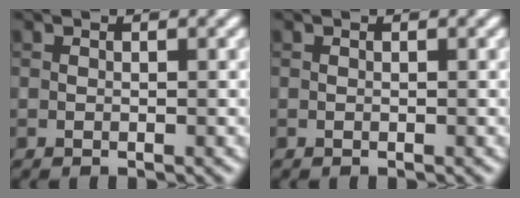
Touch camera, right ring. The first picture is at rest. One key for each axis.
{"total": 0.0}